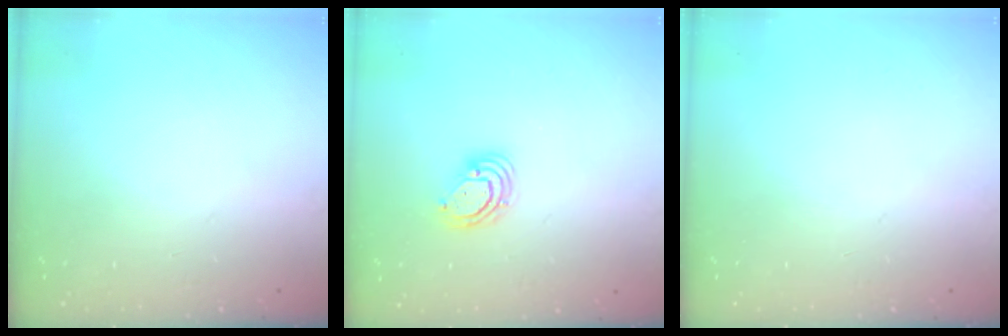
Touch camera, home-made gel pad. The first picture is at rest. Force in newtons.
{"total": 4.9, "press": 4.8, "slide": 0.6}
{"total": 0.0}